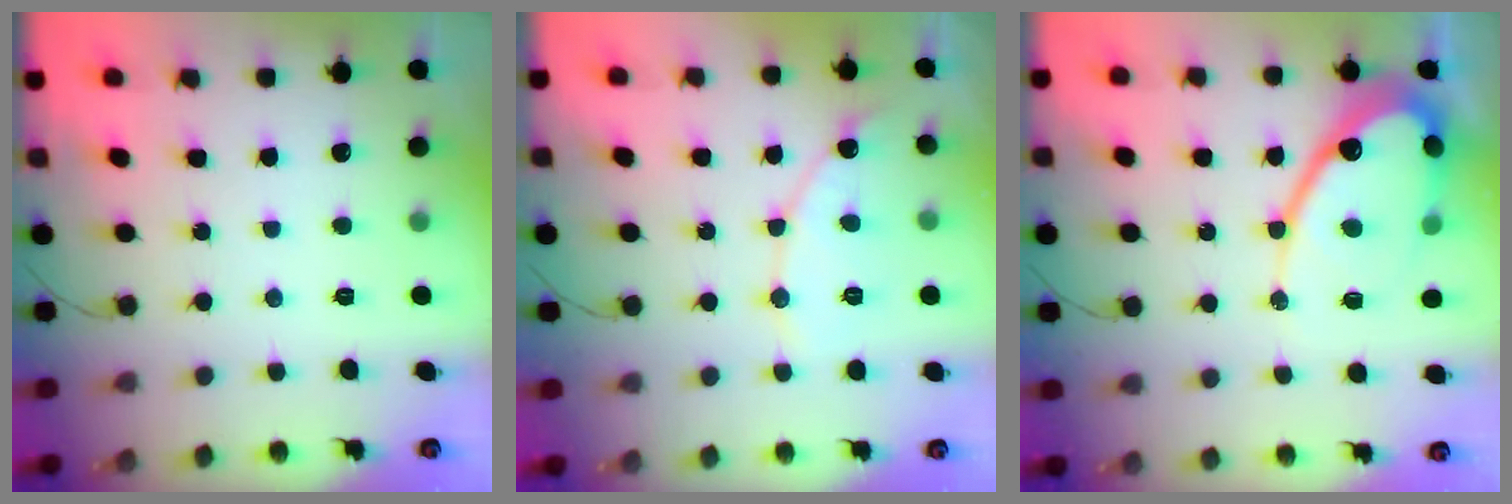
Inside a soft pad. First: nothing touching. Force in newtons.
{"total": 9.2, "press": 9.2, "slide": 0.7}
{"total": 16.8, "press": 16.8, "slide": 1.0}